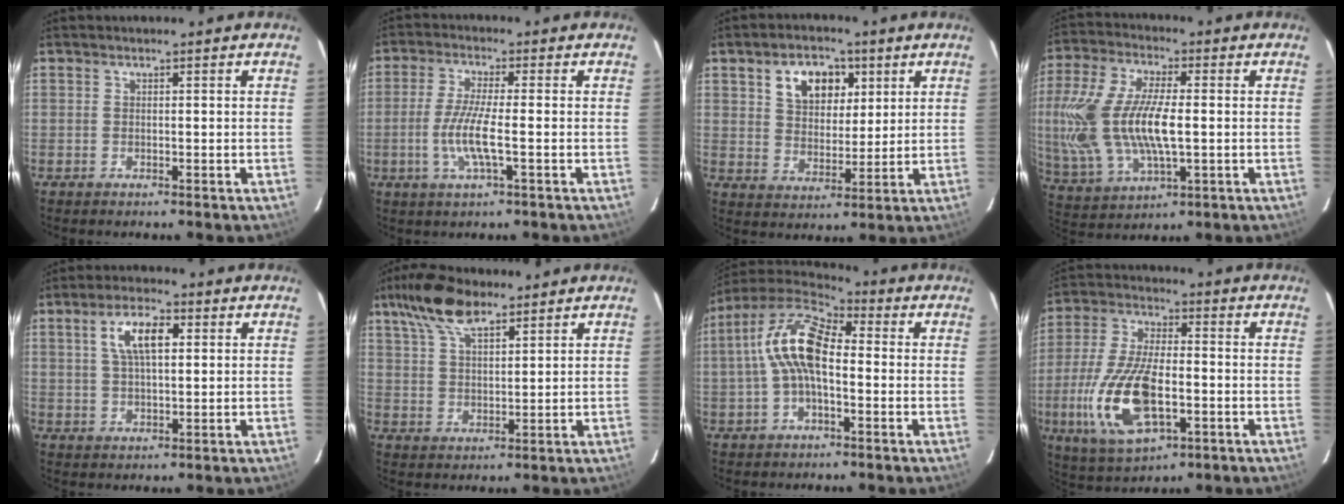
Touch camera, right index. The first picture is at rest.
{"total": 7.4, "force": [-1.8, 0.5, 7.2], "torque": [-0.150, -0.007, -0.037]}
{"total": 9.6, "force": [4.4, 6.4, 5.7], "torque": [-0.102, 0.021, 0.078]}
{"total": 21.5, "force": [-0.1, 10.1, 18.9], "torque": [-0.414, 0.000, 0.007]}
{"total": 7.4, "force": [2.4, 3.0, 6.4], "torque": [-0.118, 0.014, 0.044]}
{"total": 10.3, "force": [6.9, 4.0, 6.6], "torque": [-0.131, 0.027, 0.128]}
{"total": 12.6, "force": [0.2, 6.5, 10.8], "torque": [-0.212, 0.028, -0.006]}
{"total": 17.1, "force": [-4.6, 7.4, 14.7], "torque": [-0.319, -0.014, -0.080]}